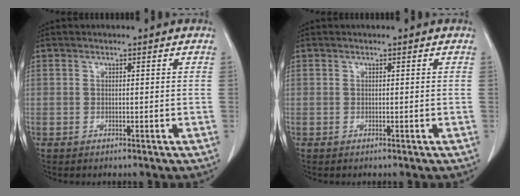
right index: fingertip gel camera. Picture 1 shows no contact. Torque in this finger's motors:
{"motor_torque": [0.00, 0.00, 0.02, 0.00]}